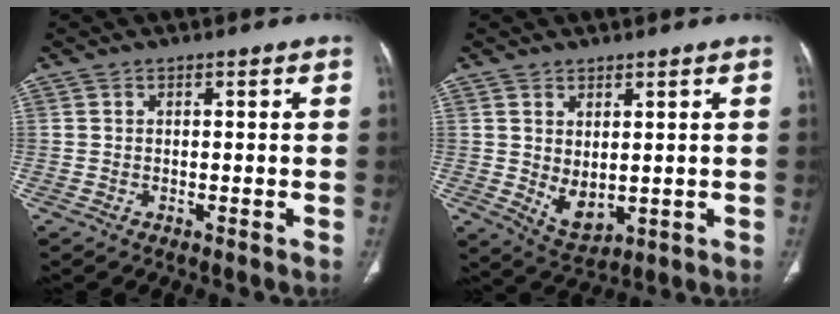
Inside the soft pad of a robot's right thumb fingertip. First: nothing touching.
{"total": 5.7, "force": [0.4, 3.4, 4.6], "torque": [-0.070, -0.015, 0.029]}